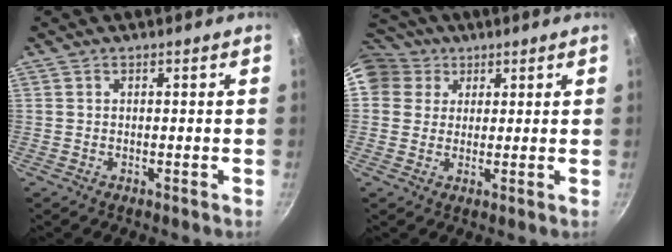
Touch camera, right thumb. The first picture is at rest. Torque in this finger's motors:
{"motor_torque": [0.77, 0.82, 0.86, -0.15, 0.18]}